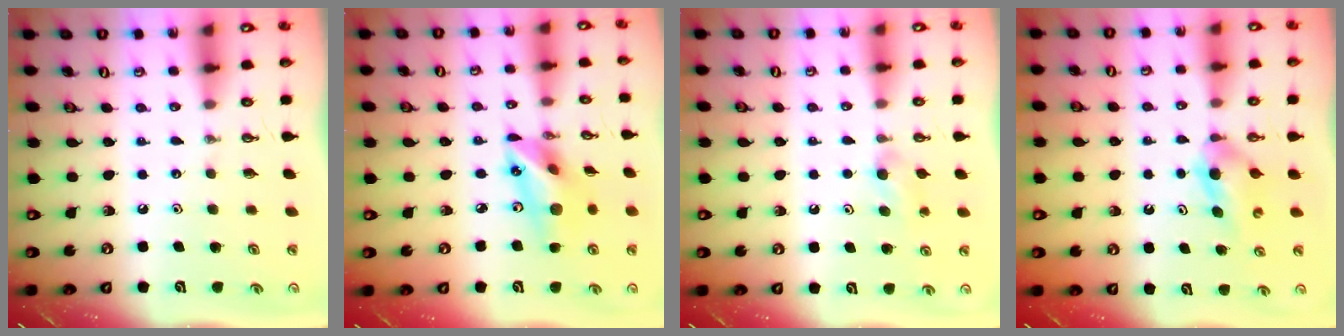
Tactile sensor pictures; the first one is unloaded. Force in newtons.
{"total": 15.7, "press": 15.3, "slide": 3.7}
{"total": 4.7, "press": 4.6, "slide": 1.0}
{"total": 4.4, "press": 4.3, "slide": 0.9}